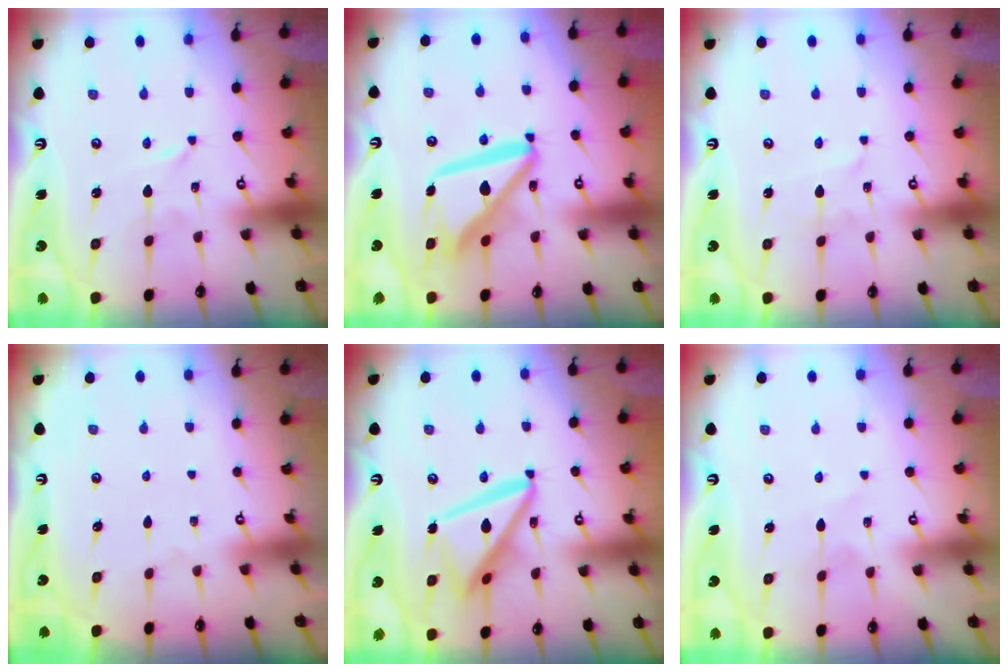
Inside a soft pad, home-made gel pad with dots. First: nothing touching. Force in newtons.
{"total": 15.4, "press": 15.3, "slide": 1.8}
{"total": 1.9, "press": 1.9, "slide": 0.3}
{"total": 0.0}
{"total": 15.8, "press": 15.7, "slide": 1.9}
{"total": 4.6, "press": 4.6, "slide": 0.5}